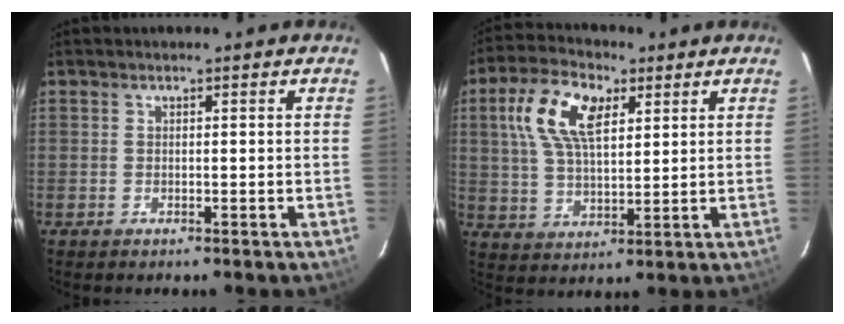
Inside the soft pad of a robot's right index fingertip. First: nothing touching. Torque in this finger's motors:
{"motor_torque": [0.53, 0.30, 0.43, 0.11]}